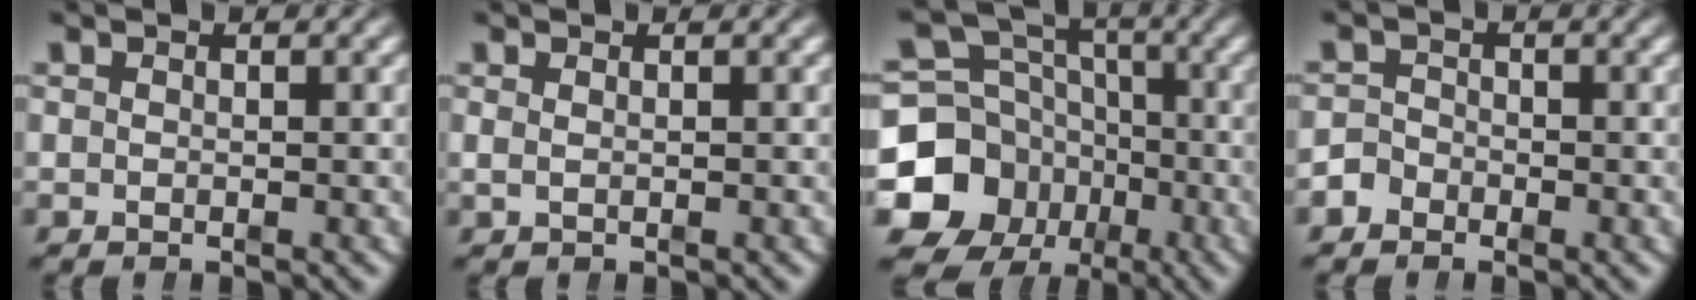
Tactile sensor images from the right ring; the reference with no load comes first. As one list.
[{"total": 0.6, "force": [0.3, -0.2, 0.4], "torque": [-0.005, -0.002, 0.009]}, {"total": 16.8, "force": [-4.3, 15.0, 6.3], "torque": [-0.134, -0.075, -0.065]}, {"total": 1.9, "force": [-1.4, 1.4, 0.2], "torque": [-0.006, -0.007, -0.028]}]